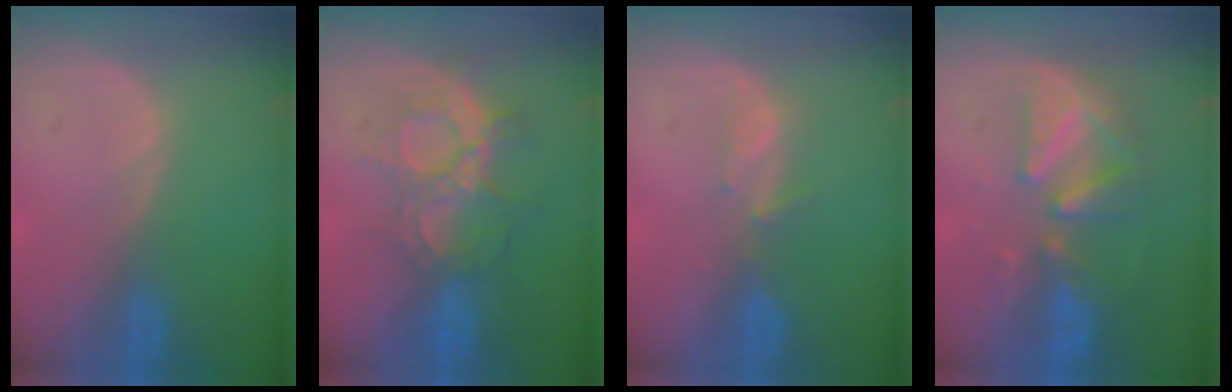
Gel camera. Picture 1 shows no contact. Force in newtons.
{"total": 8.8, "press": 8.5, "slide": 2.3}
{"total": 2.3, "press": 2.1, "slide": 0.8}
{"total": 8.3, "press": 8.1, "slide": 1.9}